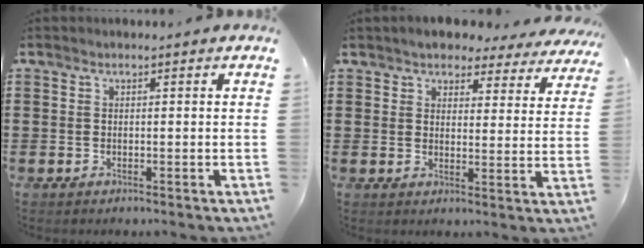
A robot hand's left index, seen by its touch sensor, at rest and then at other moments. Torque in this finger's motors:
{"motor_torque": [1.10, -1.04, 0.03, 0.03]}